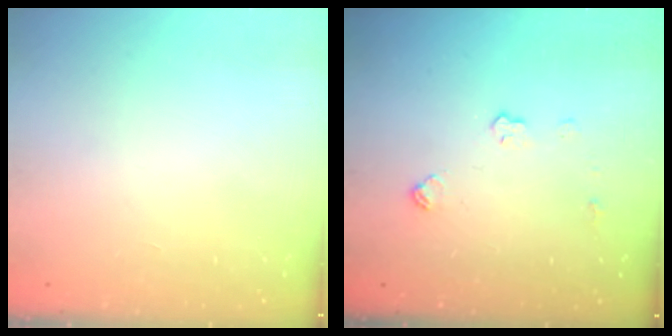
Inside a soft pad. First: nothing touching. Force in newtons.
{"total": 6.4, "press": 6.4, "slide": 0.2}